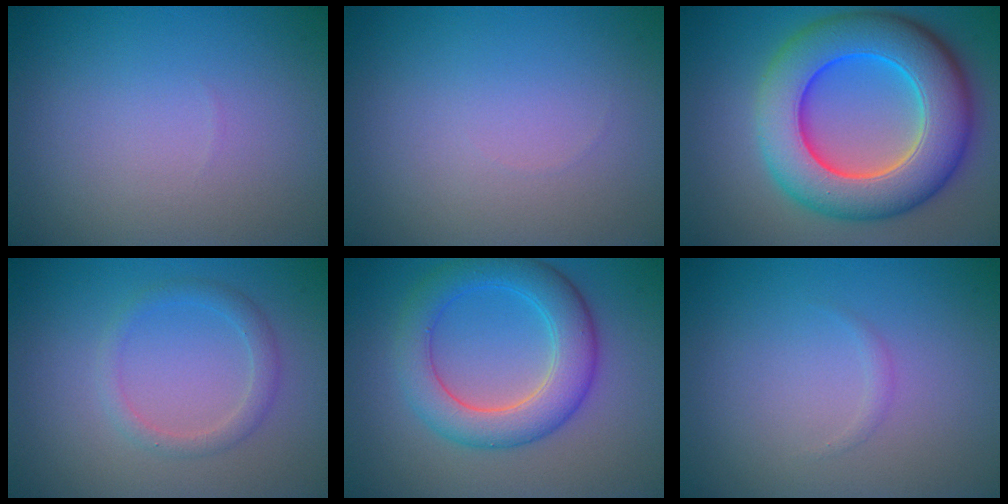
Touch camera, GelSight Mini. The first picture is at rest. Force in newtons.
{"total": 0.0}
{"total": 11.3, "press": 11.3, "slide": 0.4}
{"total": 1.9, "press": 1.9, "slide": 0.1}
{"total": 5.9, "press": 5.9, "slide": 0.0}
{"total": 0.5, "press": 0.5, "slide": 0.0}